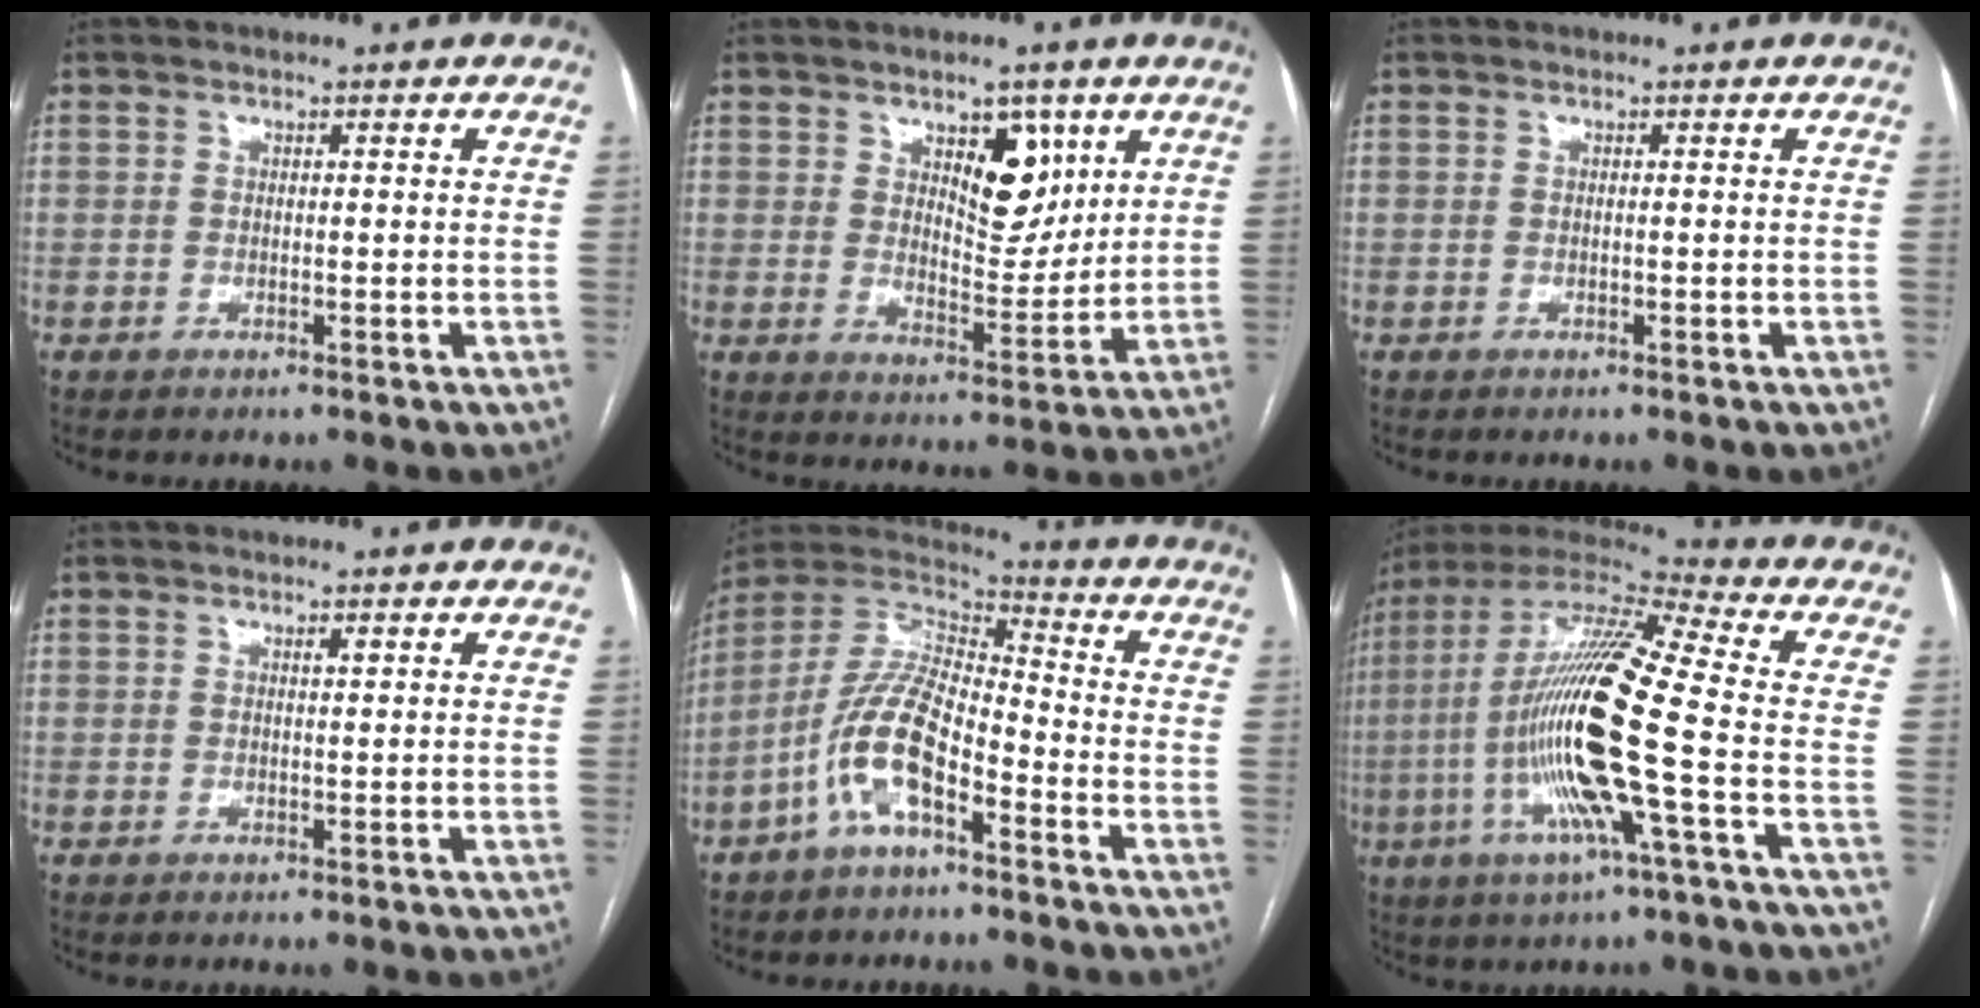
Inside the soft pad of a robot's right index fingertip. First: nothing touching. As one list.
[{"total": 8.3, "force": [4.0, 3.9, 6.2], "torque": [-0.088, 0.000, 0.068]}, {"total": 0.0}, {"total": 0.7, "force": [0.4, 0.1, 0.6], "torque": [-0.011, 0.000, 0.005]}, {"total": 12.3, "force": [-5.6, 4.2, 10.0], "torque": [-0.214, 0.017, -0.107]}, {"total": 20.1, "force": [-3.7, 0.7, 19.8], "torque": [-0.405, -0.009, -0.079]}]